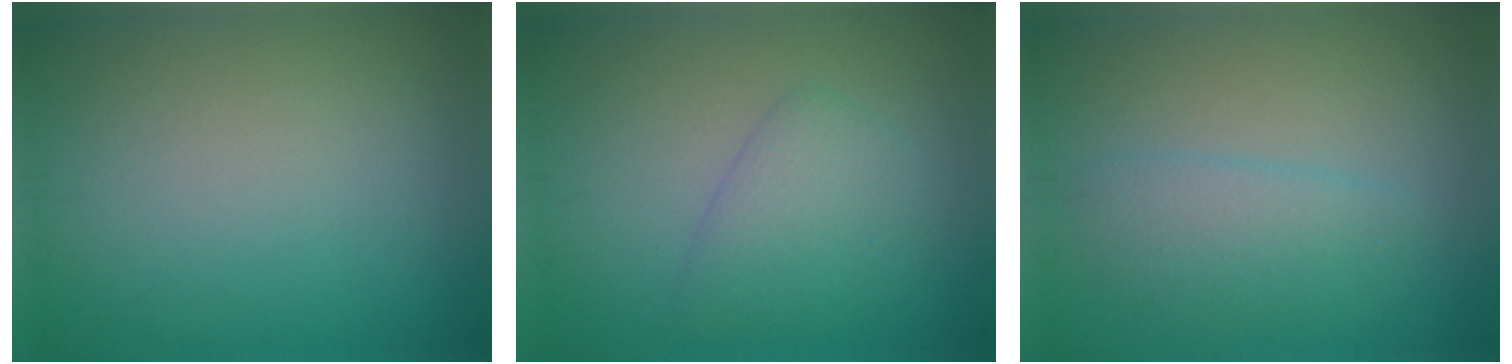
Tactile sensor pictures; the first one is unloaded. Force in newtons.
{"total": 3.1, "press": 3.0, "slide": 0.3}
{"total": 2.6, "press": 2.6, "slide": 0.1}